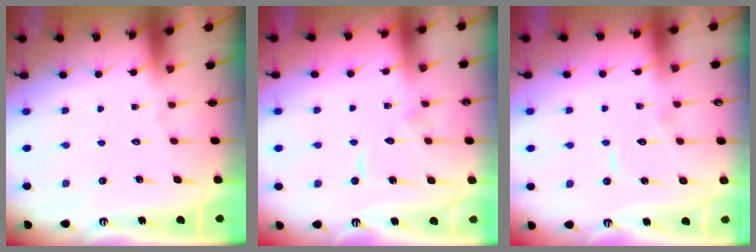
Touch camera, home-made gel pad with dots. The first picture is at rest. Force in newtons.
{"total": 6.3, "press": 6.3, "slide": 0.6}
{"total": 6.0, "press": 5.9, "slide": 0.6}